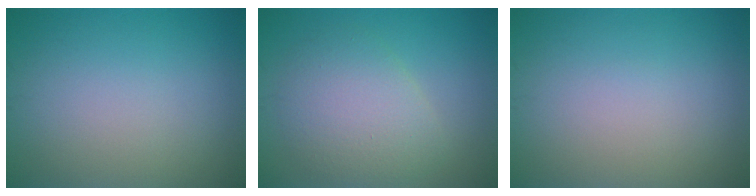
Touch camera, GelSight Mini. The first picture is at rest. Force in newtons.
{"total": 4.6, "press": 4.6, "slide": 0.3}
{"total": 0.0}